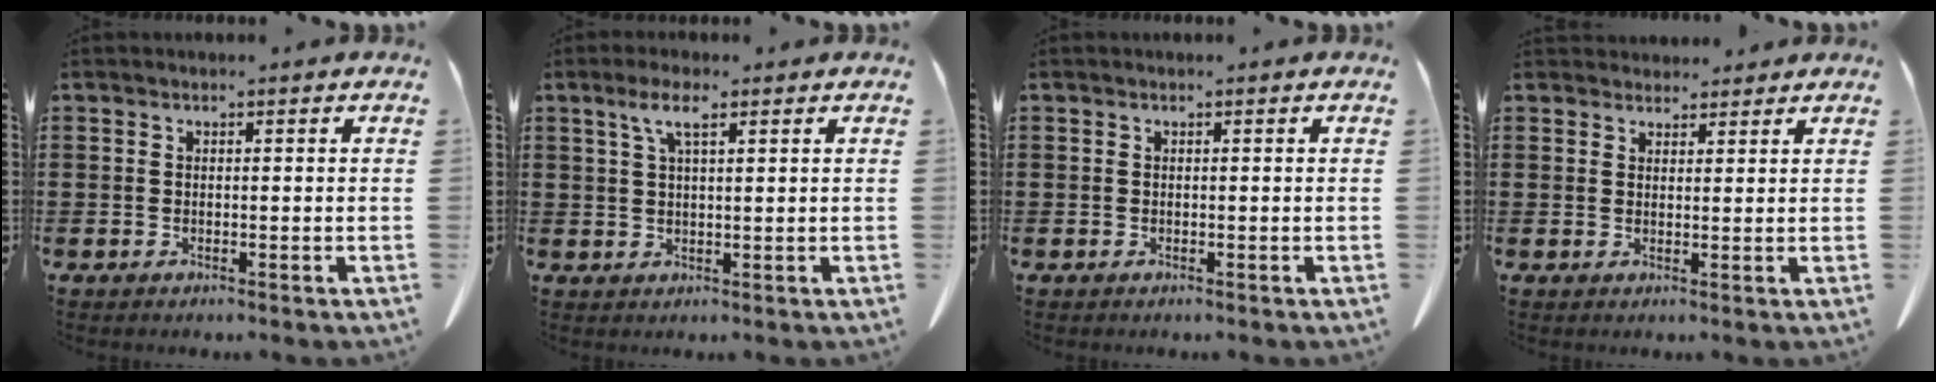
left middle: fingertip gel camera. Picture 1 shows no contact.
{"total": 4.2, "force": [2.3, 1.0, 3.4], "torque": [-0.074, 0.006, 0.039]}
{"total": 0.0}
{"total": 2.6, "force": [2.5, 0.8, 0.1], "torque": [-0.009, -0.004, 0.049]}